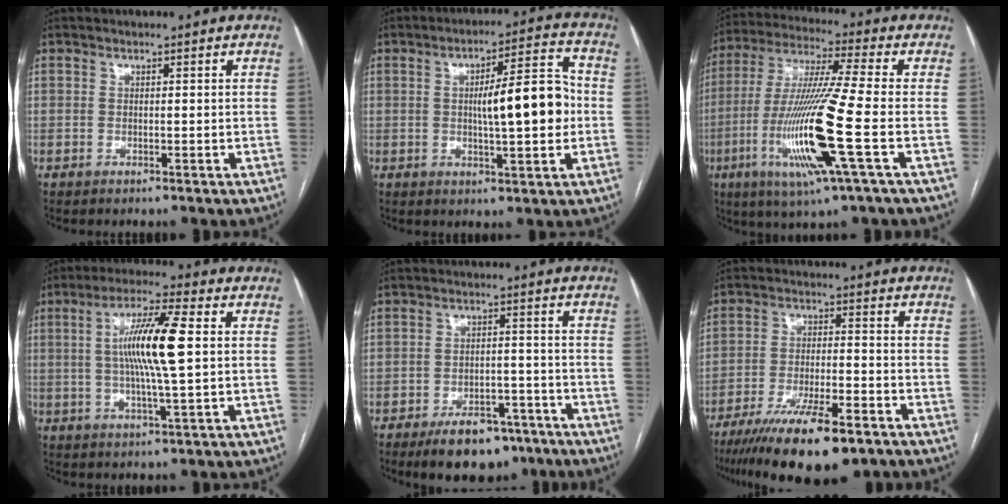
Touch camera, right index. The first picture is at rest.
{"total": 11.3, "force": [0.1, 2.4, 11.1], "torque": [-0.164, 0.022, 0.003]}
{"total": 17.2, "force": [-4.8, -0.5, 16.5], "torque": [-0.339, -0.019, -0.097]}
{"total": 11.5, "force": [1.4, 0.7, 11.4], "torque": [-0.213, 0.005, 0.022]}
{"total": 9.6, "force": [-6.7, 4.8, 4.9], "torque": [-0.067, 0.008, -0.101]}
{"total": 15.1, "force": [-10.5, 3.4, 10.3], "torque": [-0.174, -0.028, -0.175]}